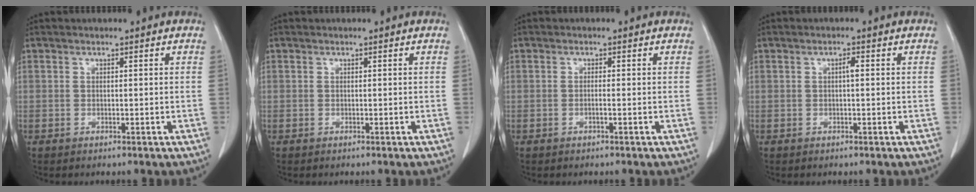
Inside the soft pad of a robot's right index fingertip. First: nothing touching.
{"total": 0.0}
{"total": 0.8, "force": [-0.3, 0.0, 0.7], "torque": [-0.014, 0.001, -0.004]}
{"total": 1.0, "force": [0.1, 0.2, 1.0], "torque": [-0.018, 0.003, 0.001]}